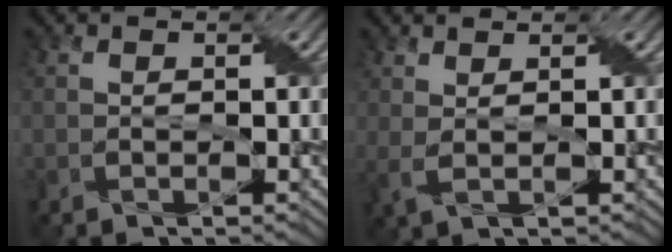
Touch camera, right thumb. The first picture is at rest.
{"total": 2.1, "force": [1.2, 0.4, 1.7], "torque": [-0.044, 0.006, 0.025]}